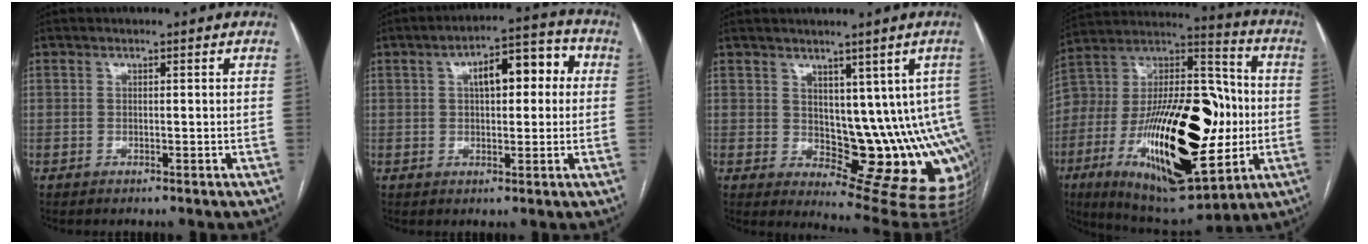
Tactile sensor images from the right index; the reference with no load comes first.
{"total": 9.1, "force": [1.9, 3.7, 8.0], "torque": [-0.109, 0.038, 0.025]}
{"total": 12.1, "force": [1.1, 6.5, 10.2], "torque": [-0.105, 0.001, 0.029]}
{"total": 31.5, "force": [-6.5, 11.7, 28.5], "torque": [-0.533, -0.004, -0.099]}